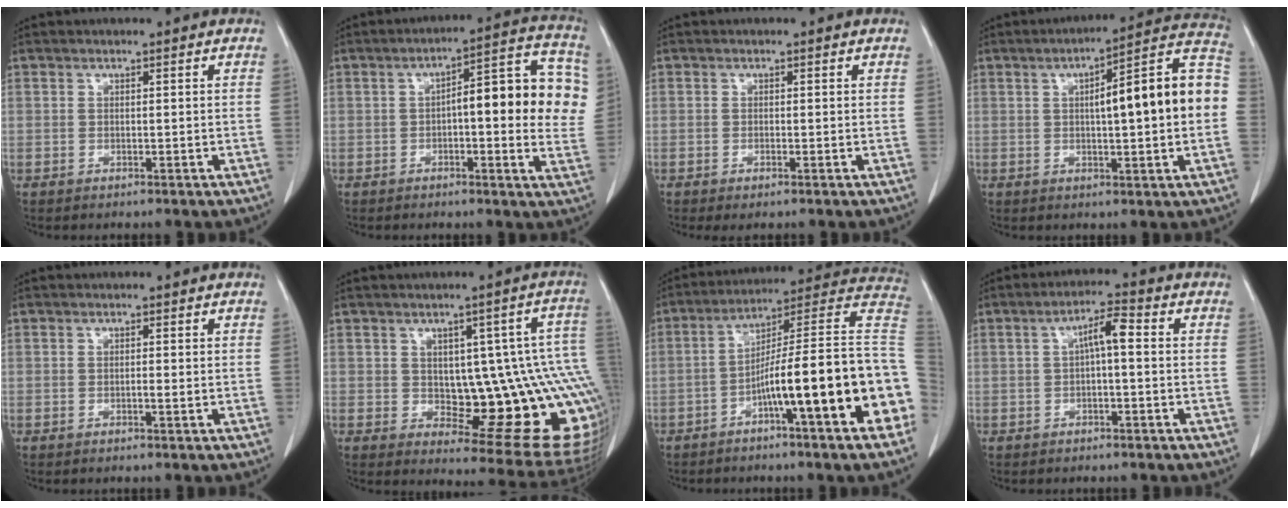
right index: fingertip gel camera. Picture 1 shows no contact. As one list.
[{"total": 14.4, "force": [0.9, 3.7, 13.9], "torque": [-0.171, 0.038, 0.010]}, {"total": 1.1, "force": [-0.6, 0.1, 1.0], "torque": [-0.014, -0.003, -0.009]}, {"total": 16.1, "force": [1.0, 2.3, 15.9], "torque": [-0.218, 0.041, 0.012]}, {"total": 0.6, "force": [-0.1, 0.1, 0.6], "torque": [-0.010, 0.000, -0.002]}, {"total": 18.4, "force": [-1.5, 6.3, 17.2], "torque": [-0.133, 0.022, 0.003]}, {"total": 20.6, "force": [-6.0, 0.4, 19.7], "torque": [-0.214, 0.034, -0.093]}, {"total": 4.4, "force": [0.4, 0.8, 4.3], "torque": [-0.072, 0.016, 0.003]}]